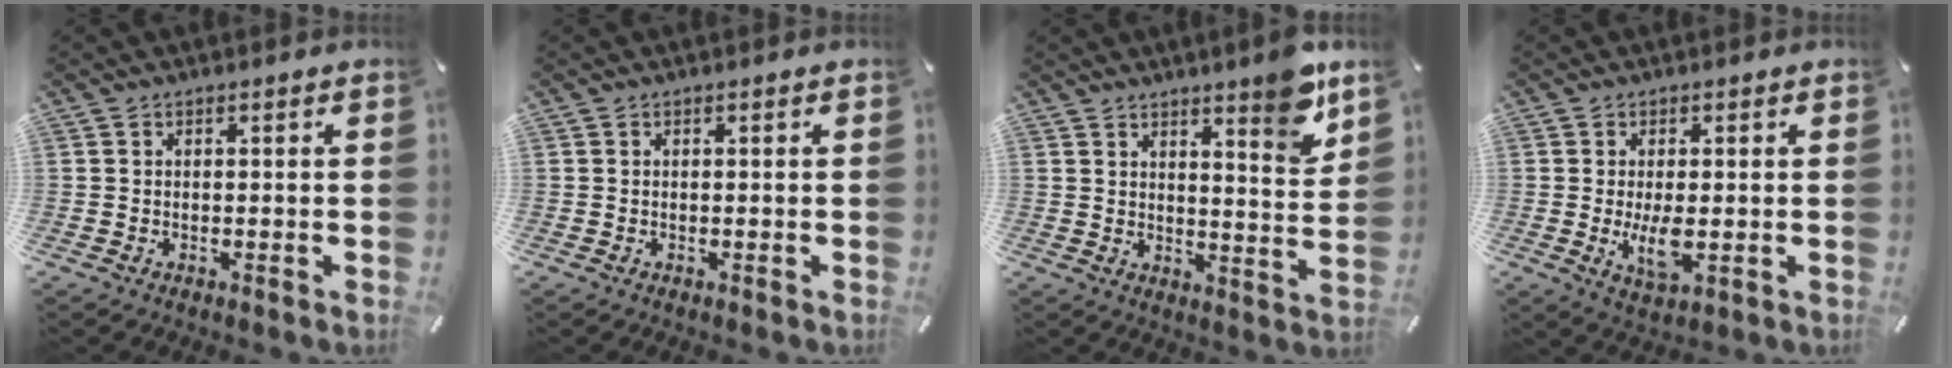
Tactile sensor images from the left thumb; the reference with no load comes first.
{"total": 0.0}
{"total": 8.7, "force": [7.2, 1.4, 4.8], "torque": [-0.057, -0.061, 0.119]}
{"total": 6.4, "force": [-0.4, 2.7, 5.8], "torque": [-0.110, -0.015, -0.012]}